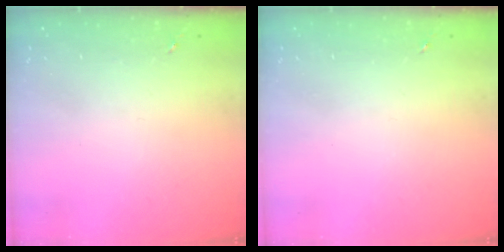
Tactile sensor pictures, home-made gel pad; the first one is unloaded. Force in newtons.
{"total": 0.0}